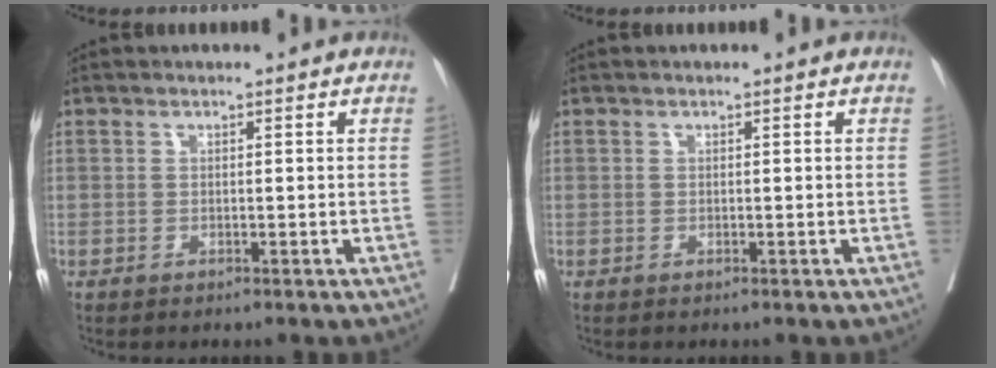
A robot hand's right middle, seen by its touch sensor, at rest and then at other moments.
{"total": 0.0}